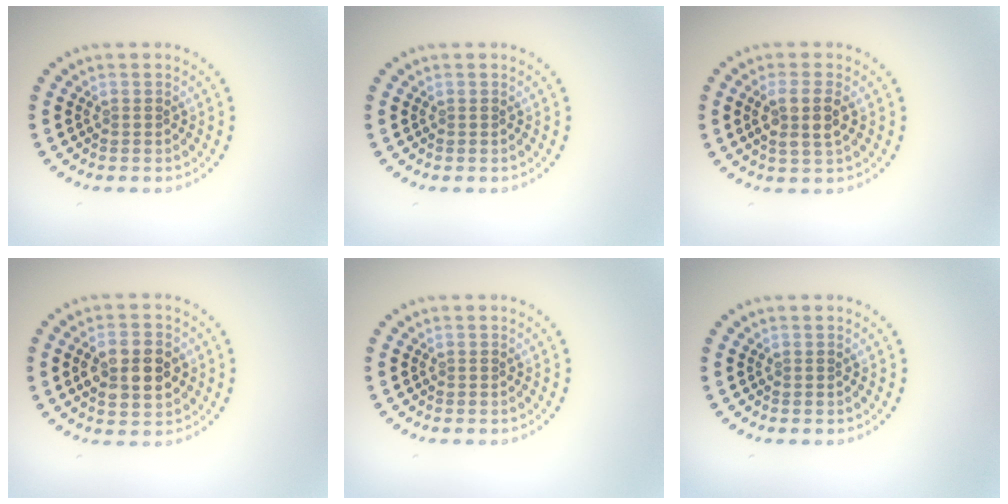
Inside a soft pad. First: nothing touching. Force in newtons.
{"total": 0.0}
{"total": 2.8, "press": 2.6, "slide": 1.0}
{"total": 5.0, "press": 5.0, "slide": 0.3}
{"total": 0.0}
{"total": 0.0}